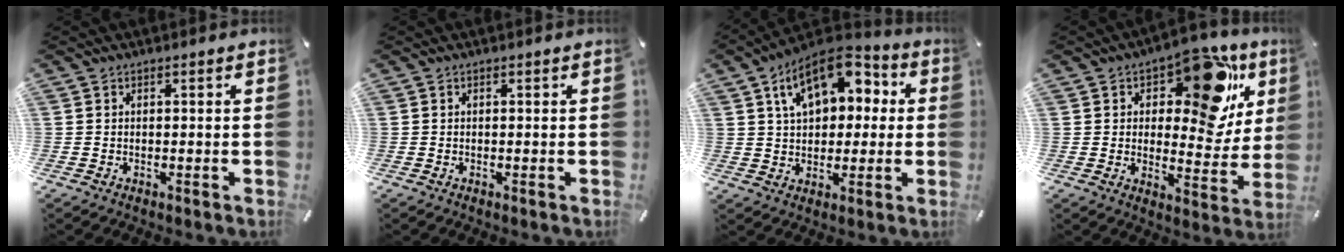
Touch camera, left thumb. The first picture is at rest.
{"total": 0.0}
{"total": 14.3, "force": [6.0, 9.7, 8.6], "torque": [-0.145, -0.015, 0.109]}
{"total": 18.1, "force": [8.7, 9.1, 13.0], "torque": [-0.171, -0.048, 0.140]}